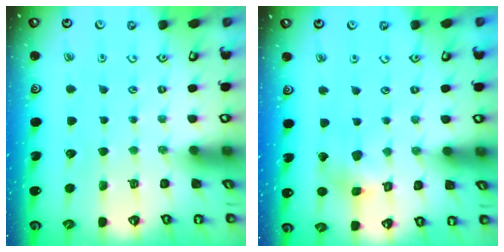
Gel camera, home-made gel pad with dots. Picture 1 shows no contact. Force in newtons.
{"total": 7.6, "press": 7.6, "slide": 0.8}